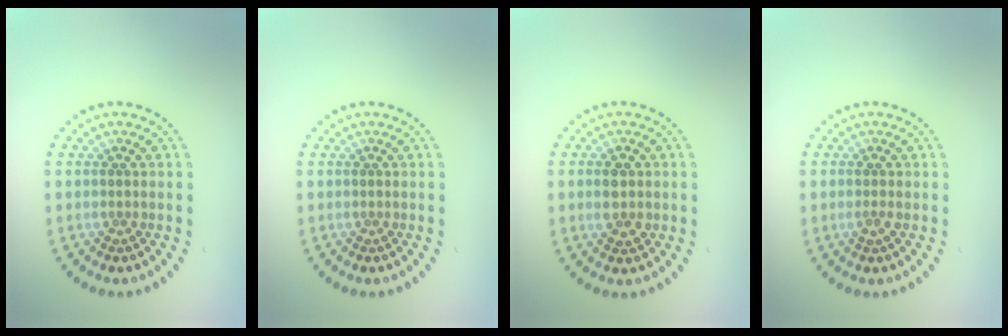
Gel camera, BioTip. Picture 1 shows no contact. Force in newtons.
{"total": 0.0}
{"total": 3.0, "press": 2.9, "slide": 0.3}
{"total": 0.9, "press": 0.8, "slide": 0.3}